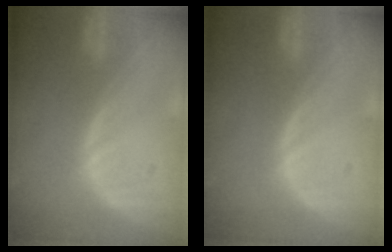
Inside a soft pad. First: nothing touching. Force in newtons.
{"total": 0.0}